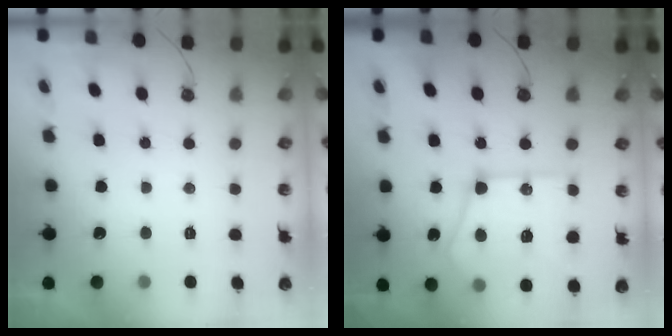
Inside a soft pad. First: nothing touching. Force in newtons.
{"total": 20.7, "press": 20.6, "slide": 2.2}